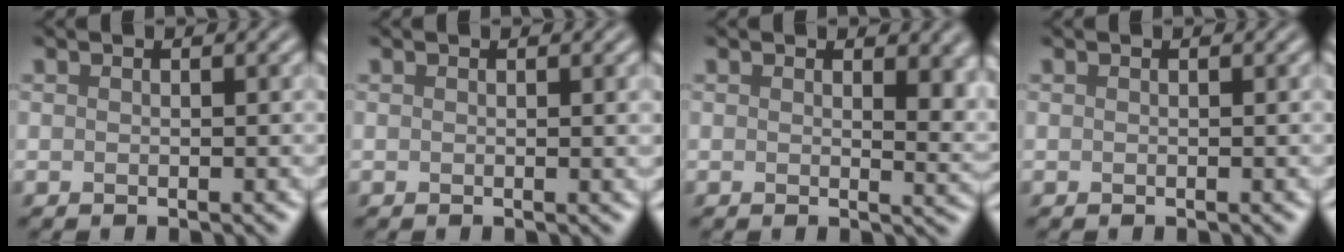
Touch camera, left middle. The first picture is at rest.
{"total": 0.8, "force": [0.1, 0.2, 0.8], "torque": [-0.006, 0.001, -0.001]}
{"total": 3.6, "force": [1.3, 1.6, 2.9], "torque": [-0.029, -0.007, 0.021]}
{"total": 0.0}